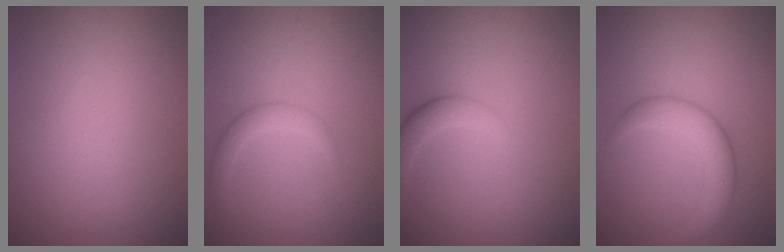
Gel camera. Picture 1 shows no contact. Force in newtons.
{"total": 1.8, "press": 1.8, "slide": 0.1}
{"total": 2.0, "press": 2.0, "slide": 0.2}
{"total": 4.3, "press": 4.3, "slide": 0.1}